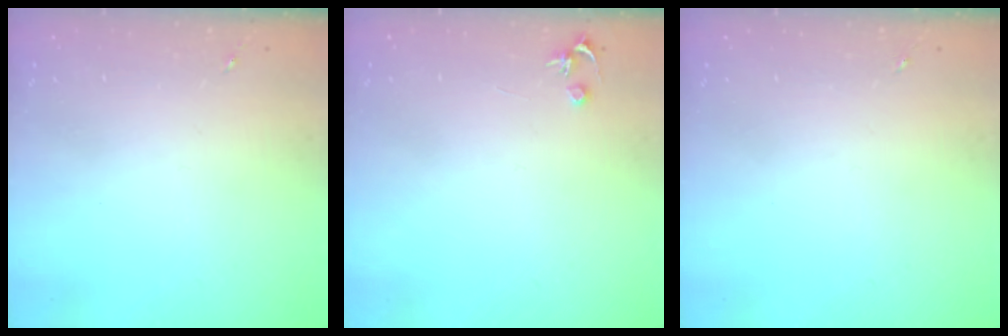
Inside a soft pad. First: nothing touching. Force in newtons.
{"total": 3.2, "press": 3.2, "slide": 0.3}
{"total": 0.0}